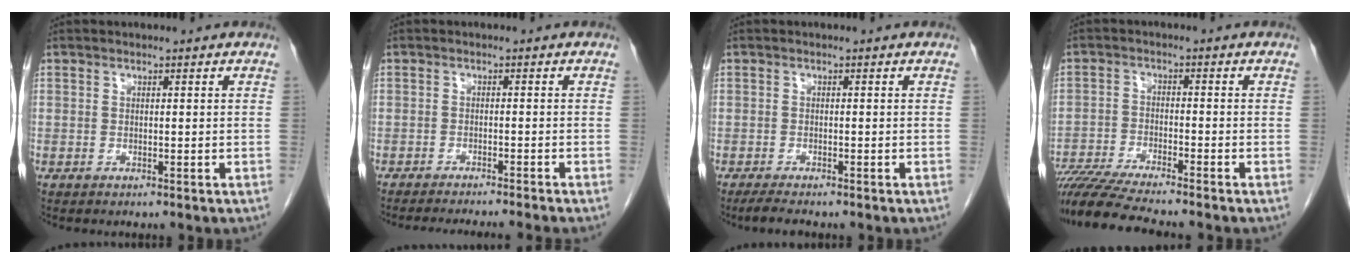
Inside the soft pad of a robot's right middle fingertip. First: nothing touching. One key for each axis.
{"total": 9.7, "fx": -8.8, "fy": -0.7, "fz": 4.1, "tx": -0.034, "ty": -0.020, "tz": -0.120}
{"total": 2.5, "fx": -2.1, "fy": 0.2, "fz": 1.3, "tx": -0.030, "ty": -0.008, "tz": -0.035}
{"total": 10.8, "fx": -9.5, "fy": -0.6, "fz": 4.9, "tx": -0.080, "ty": -0.025, "tz": -0.162}